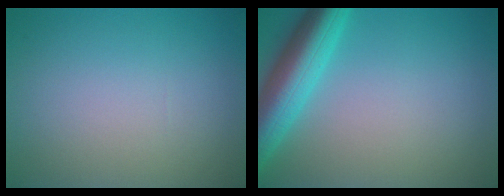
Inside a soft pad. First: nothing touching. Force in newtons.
{"total": 6.8, "press": 6.8, "slide": 0.4}